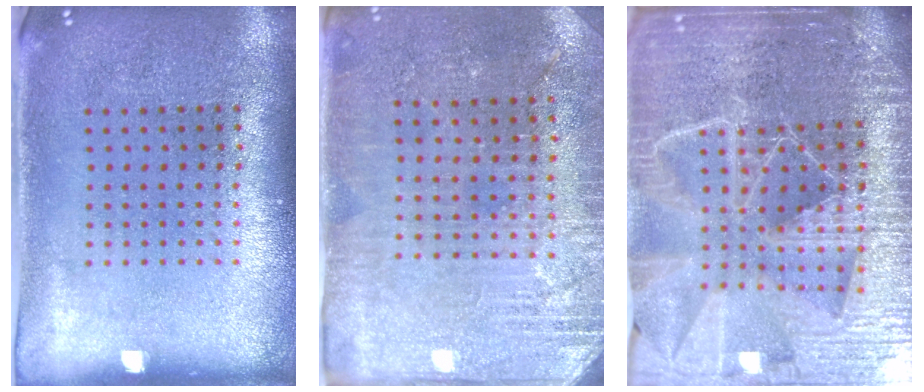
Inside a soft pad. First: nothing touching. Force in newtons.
{"total": 2.9, "press": 2.8, "slide": 0.4}
{"total": 6.5, "press": 5.5, "slide": 3.3}